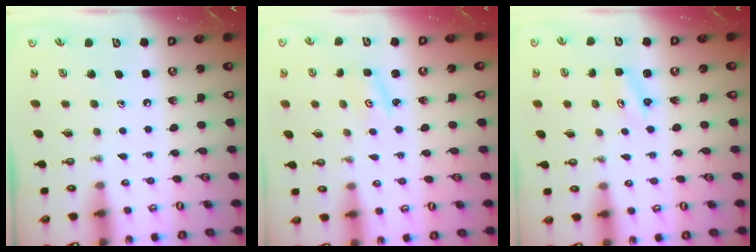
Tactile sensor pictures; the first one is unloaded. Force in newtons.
{"total": 2.3, "press": 2.3, "slide": 0.3}
{"total": 2.3, "press": 2.3, "slide": 0.2}